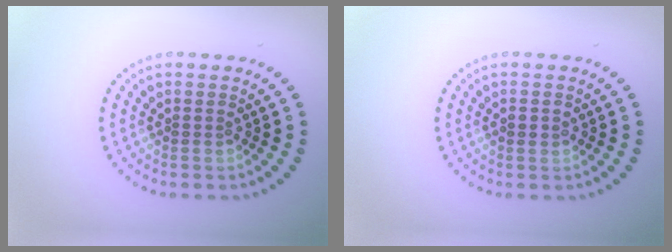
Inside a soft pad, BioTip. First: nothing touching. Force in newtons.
{"total": 1.3, "press": 1.3, "slide": 0.2}